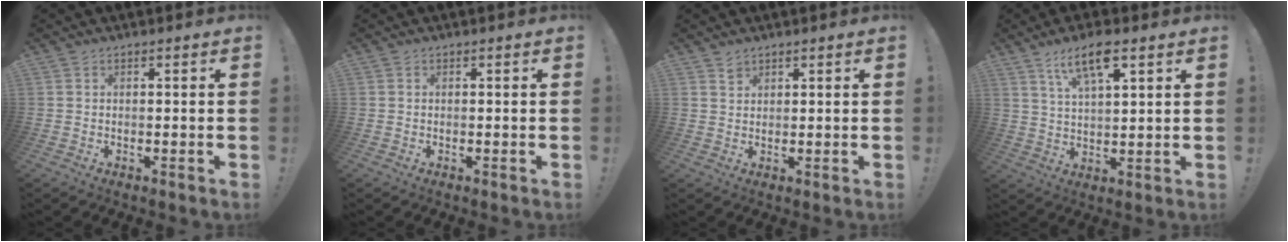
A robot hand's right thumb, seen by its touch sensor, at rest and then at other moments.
{"total": 0.0}
{"total": 1.9, "force": [1.6, 0.9, 0.3], "torque": [0.009, -0.012, 0.029]}
{"total": 9.7, "force": [5.8, 3.0, 7.2], "torque": [-0.122, -0.018, 0.102]}